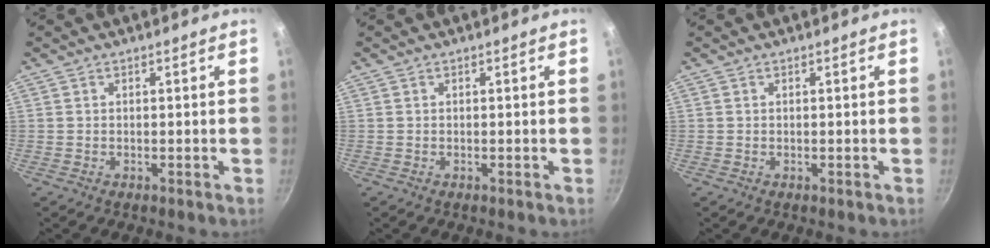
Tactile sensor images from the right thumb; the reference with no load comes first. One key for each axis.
{"total": 0.0}
{"total": 0.0}